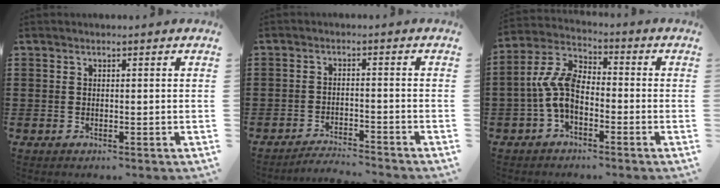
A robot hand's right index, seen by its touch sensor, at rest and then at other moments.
{"total": 2.8, "force": [-2.8, 0.0, 0.1], "torque": [-0.008, 0.002, -0.060]}
{"total": 7.8, "force": [-2.1, 4.3, 6.2], "torque": [-0.163, -0.002, -0.048]}